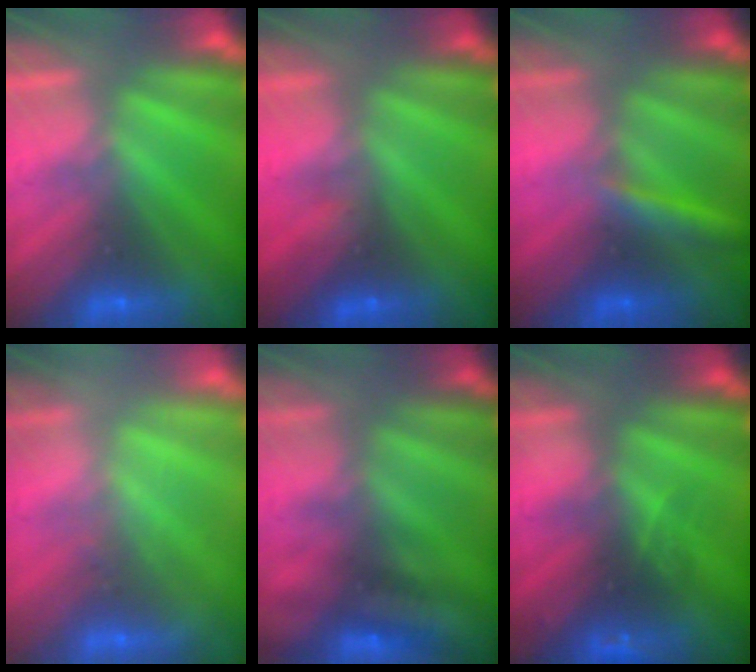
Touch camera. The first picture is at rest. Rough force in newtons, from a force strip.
{"total": 2.1}
{"total": 2.9}
{"total": 3.0}
{"total": 2.4}
{"total": 2.9}